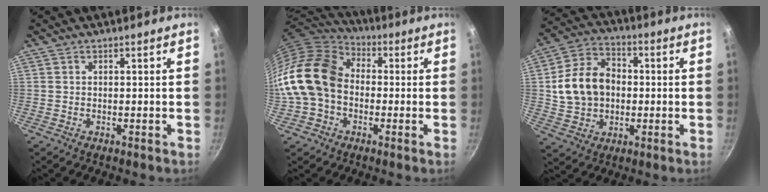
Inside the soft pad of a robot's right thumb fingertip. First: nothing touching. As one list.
[{"total": 17.6, "force": [-1.3, 13.6, 11.1], "torque": [-0.195, 0.045, -0.035]}, {"total": 14.0, "force": [0.4, 10.7, 8.9], "torque": [-0.138, 0.024, 0.005]}]